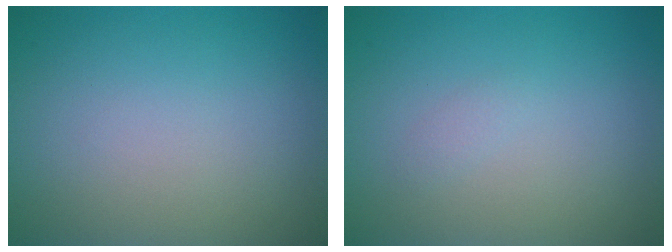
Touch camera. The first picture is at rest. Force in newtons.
{"total": 0.6, "press": 0.6, "slide": 0.0}